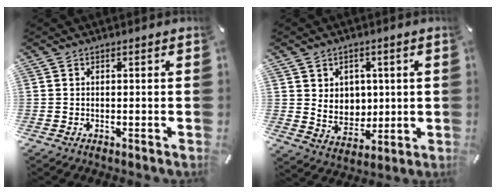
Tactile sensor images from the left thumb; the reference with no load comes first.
{"total": 7.2, "force": [2.5, 6.5, 1.6], "torque": [-0.014, -0.024, 0.047]}